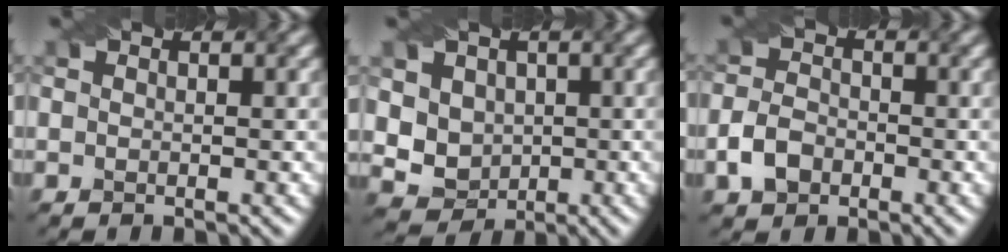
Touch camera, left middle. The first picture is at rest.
{"total": 5.1, "force": [1.5, 4.4, 2.0], "torque": [-0.046, 0.004, 0.033]}
{"total": 3.1, "force": [-1.4, 2.3, 1.6], "torque": [-0.035, 0.000, -0.031]}